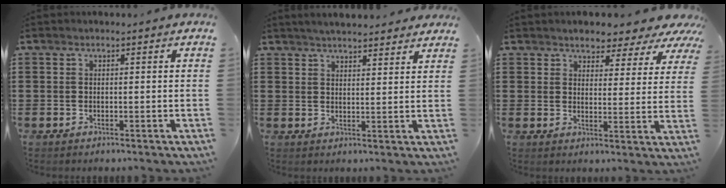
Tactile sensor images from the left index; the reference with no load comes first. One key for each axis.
{"total": 3.4, "fx": 3.3, "fy": 0.0, "fz": 0.8, "tx": -0.023, "ty": -0.009, "tz": 0.059}
{"total": 3.7, "fx": 3.4, "fy": 1.1, "fz": 0.7, "tx": -0.028, "ty": -0.022, "tz": 0.054}